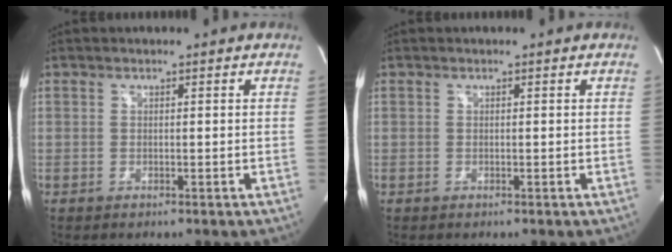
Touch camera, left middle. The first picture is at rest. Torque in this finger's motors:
{"motor_torque": [-0.01, 0.00, 0.00, 0.00]}